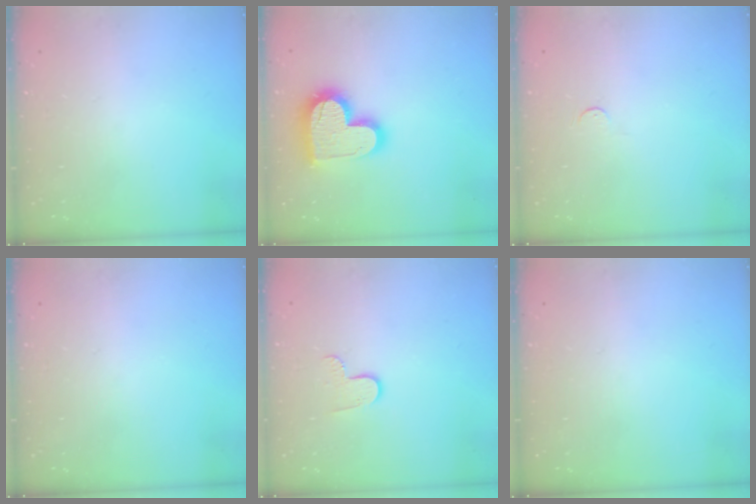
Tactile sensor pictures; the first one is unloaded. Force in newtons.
{"total": 16.9, "press": 16.9, "slide": 1.3}
{"total": 3.4, "press": 3.4, "slide": 0.4}
{"total": 0.0}
{"total": 5.2, "press": 5.2, "slide": 0.5}
{"total": 0.0}